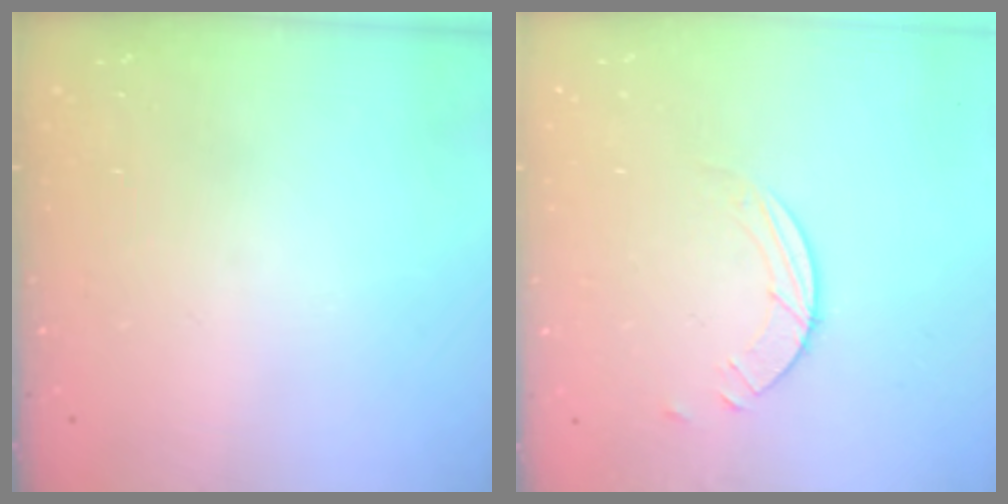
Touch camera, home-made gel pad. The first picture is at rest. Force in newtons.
{"total": 2.5, "press": 2.4, "slide": 0.2}